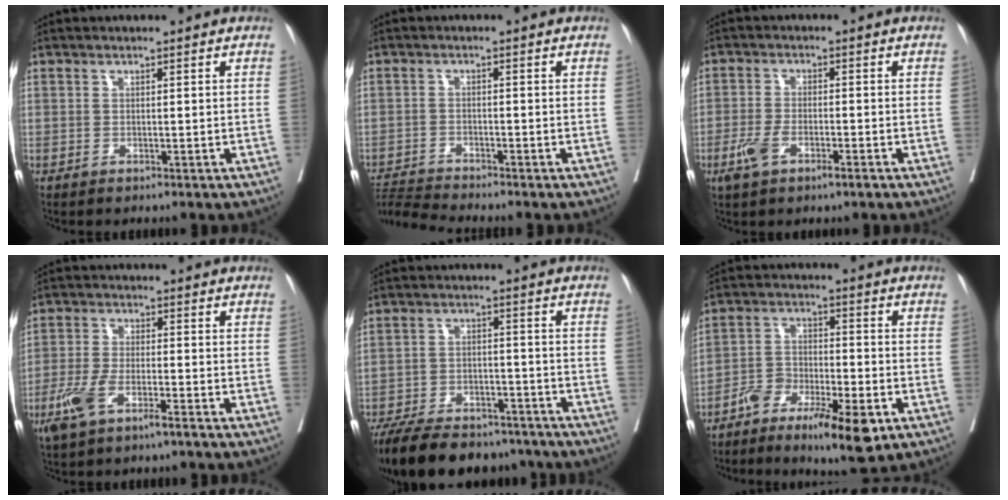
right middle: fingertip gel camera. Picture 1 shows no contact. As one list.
[{"total": 4.7, "force": [-4.4, -1.8, -0.2], "torque": [-0.009, -0.011, -0.083]}, {"total": 5.0, "force": [-2.5, 1.7, 4.0], "torque": [-0.079, -0.002, -0.044]}, {"total": 6.8, "force": [-3.8, 1.8, 5.4], "torque": [-0.114, -0.005, -0.070]}, {"total": 18.9, "force": [-15.7, 6.8, 7.9], "torque": [-0.175, -0.016, -0.233]}, {"total": 10.6, "force": [-6.2, 2.7, 8.1], "torque": [-0.141, -0.002, -0.104]}]